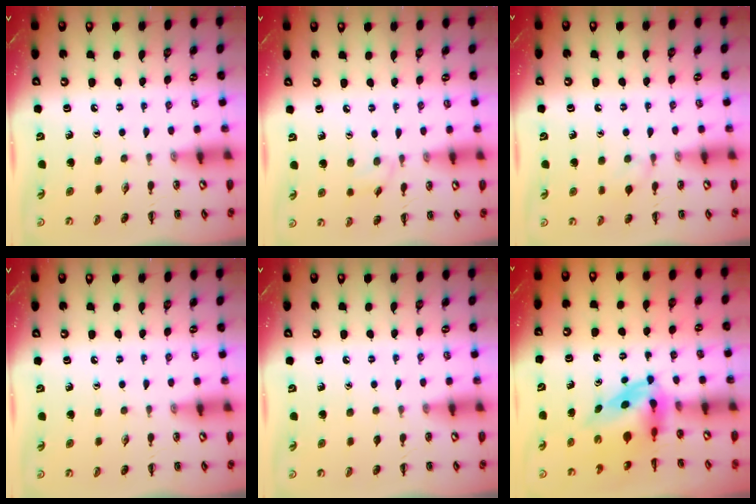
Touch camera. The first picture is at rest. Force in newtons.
{"total": 3.4, "press": 3.3, "slide": 0.9}
{"total": 5.4, "press": 4.9, "slide": 2.1}
{"total": 0.0}
{"total": 0.6, "press": 0.6, "slide": 0.1}
{"total": 3.8, "press": 3.7, "slide": 1.0}